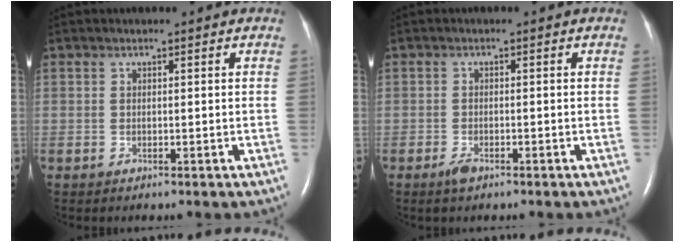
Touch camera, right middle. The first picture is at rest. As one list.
[{"total": 1.7, "force": [-1.2, 0.6, 1.1], "torque": [-0.030, -0.003, -0.020]}]